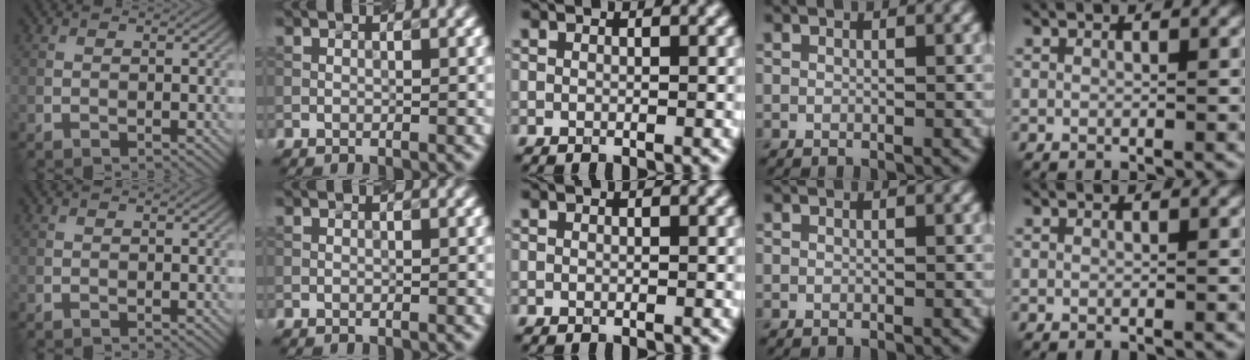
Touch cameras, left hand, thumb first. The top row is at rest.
{}